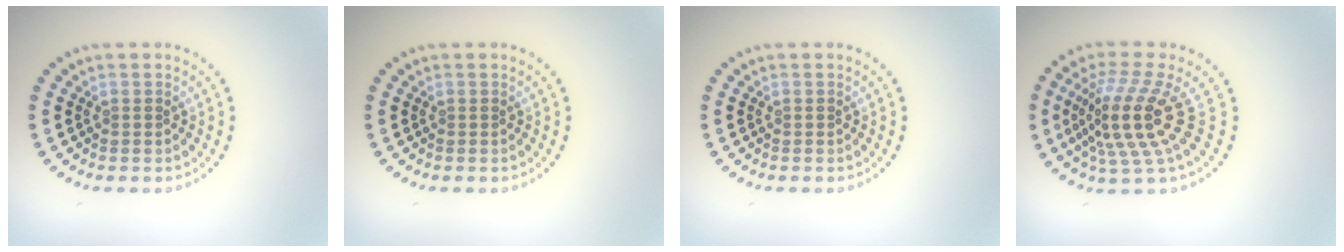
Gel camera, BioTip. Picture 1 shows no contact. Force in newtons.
{"total": 0.0}
{"total": 0.0}
{"total": 5.4, "press": 3.9, "slide": 3.7}